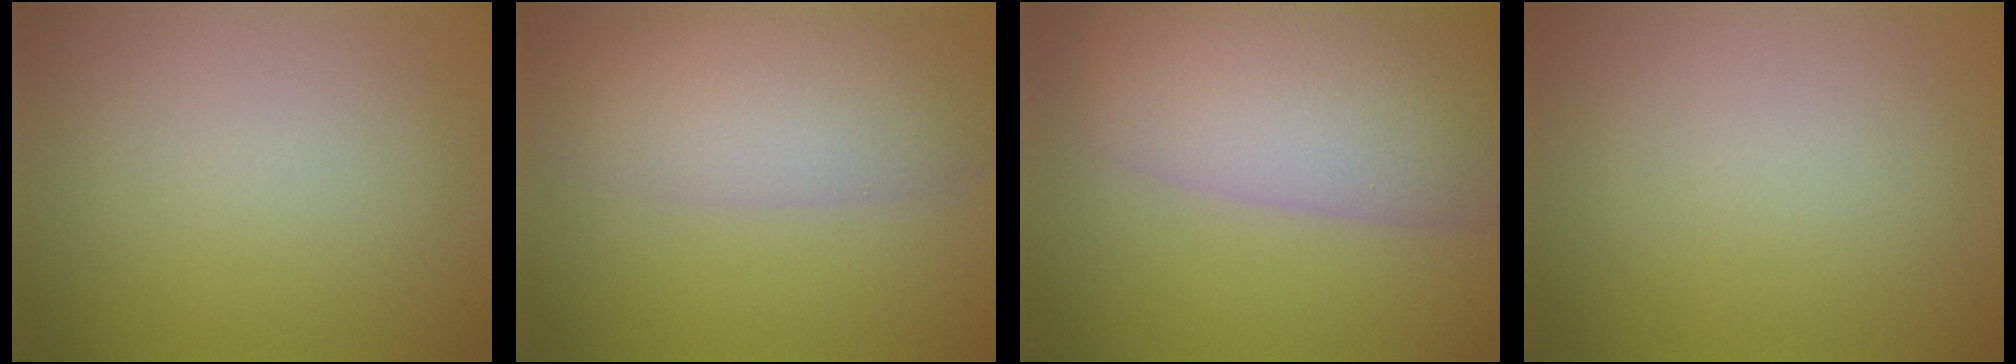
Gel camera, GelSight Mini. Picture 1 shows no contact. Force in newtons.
{"total": 6.6, "press": 6.6, "slide": 0.3}
{"total": 11.6, "press": 11.6, "slide": 0.9}
{"total": 0.0}